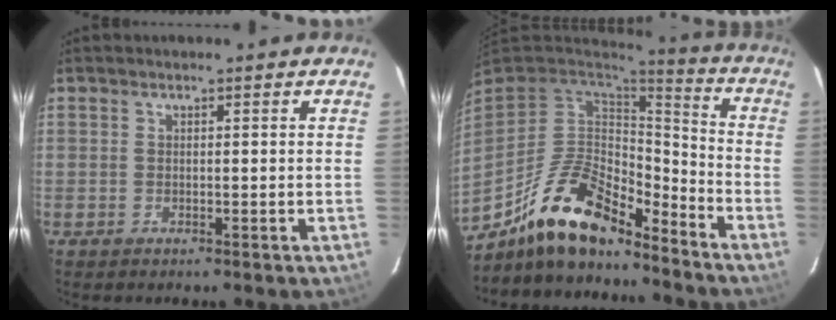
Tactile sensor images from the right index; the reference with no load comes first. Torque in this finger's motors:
{"motor_torque": [0.53, -0.59, 0.52, 0.17]}